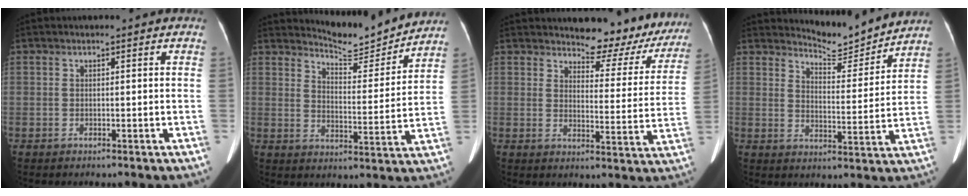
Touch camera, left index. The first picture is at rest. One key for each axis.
{"total": 10.6, "fx": 10.5, "fy": 0.8, "fz": 1.5, "tx": -0.029, "ty": -0.017, "tz": 0.148}
{"total": 12.4, "fx": 11.5, "fy": 3.8, "fz": 2.8, "tx": -0.017, "ty": -0.031, "tz": 0.122}
{"total": 8.4, "fx": 8.3, "fy": 0.4, "fz": 0.4, "tx": -0.017, "ty": -0.015, "tz": 0.121}